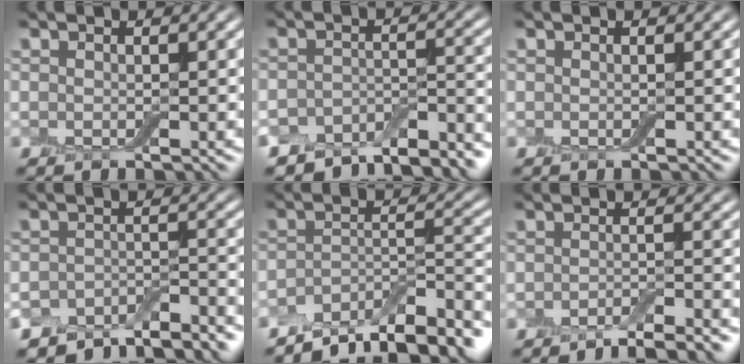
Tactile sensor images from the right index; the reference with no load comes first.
{"total": 7.5, "force": [-6.9, 2.3, 2.0], "torque": [-0.025, -0.008, -0.103]}
{"total": 0.0}
{"total": 6.7, "force": [-6.1, 2.0, 1.8], "torque": [-0.022, -0.010, -0.095]}
{"total": 8.4, "force": [-6.9, 2.6, 4.1], "torque": [-0.055, -0.006, -0.114]}
{"total": 3.7, "force": [-3.2, 0.6, 1.9], "torque": [-0.026, 0.003, -0.051]}